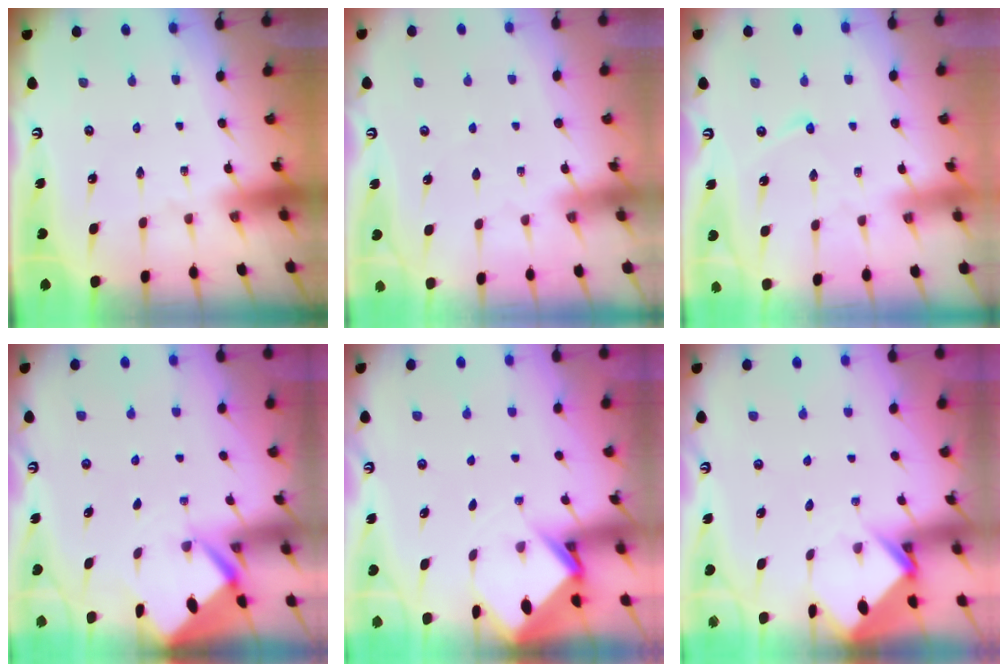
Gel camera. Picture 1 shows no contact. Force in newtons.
{"total": 2.1, "press": 2.0, "slide": 0.3}
{"total": 3.8, "press": 3.7, "slide": 0.6}
{"total": 2.7, "press": 2.7, "slide": 0.2}
{"total": 3.4, "press": 3.4, "slide": 0.2}
{"total": 3.9, "press": 3.9, "slide": 0.1}